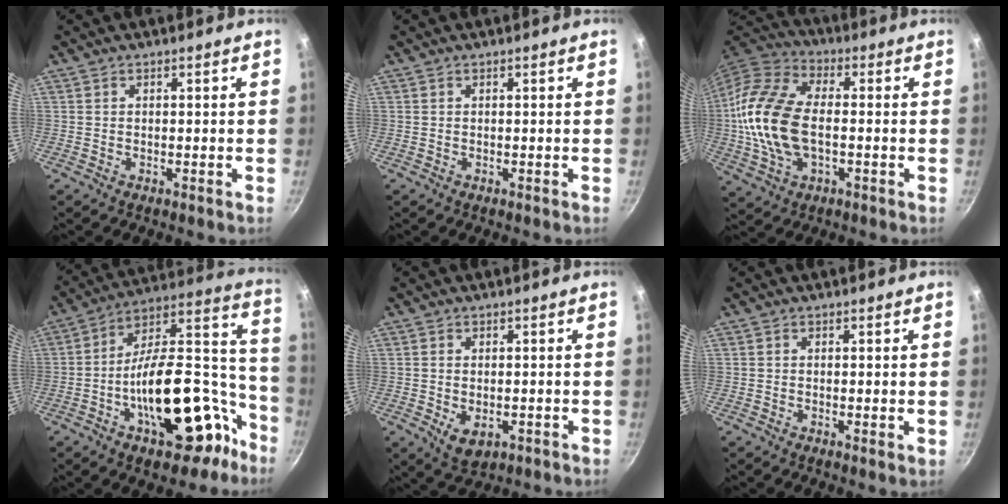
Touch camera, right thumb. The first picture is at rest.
{"total": 0.0}
{"total": 18.3, "force": [-1.2, 10.6, 14.8], "torque": [-0.291, 0.027, -0.033]}
{"total": 28.1, "force": [-11.8, 14.4, 21.2], "torque": [-0.251, 0.099, -0.171]}
{"total": 4.9, "force": [-0.9, 3.1, 3.7], "torque": [-0.060, -0.016, -0.009]}
{"total": 0.9, "force": [0.2, 0.3, 0.8], "torque": [-0.012, -0.005, 0.000]}